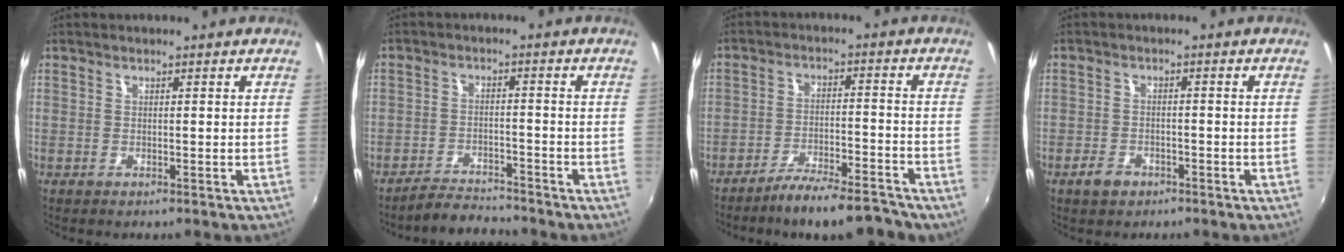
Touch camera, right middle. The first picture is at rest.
{"total": 5.4, "force": [-5.3, 0.7, 0.8], "torque": [-0.038, 0.005, -0.089]}
{"total": 10.6, "force": [-9.0, 2.2, 5.1], "torque": [-0.094, 0.001, -0.141]}
{"total": 3.3, "force": [-2.2, 2.0, 1.3], "torque": [-0.034, 0.003, -0.037]}